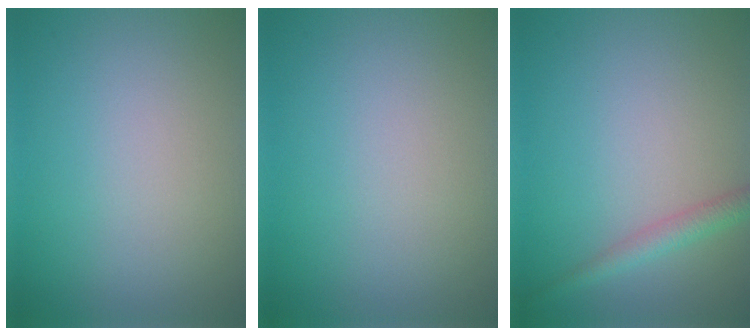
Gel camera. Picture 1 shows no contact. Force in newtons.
{"total": 0.0}
{"total": 2.0, "press": 2.0, "slide": 0.1}